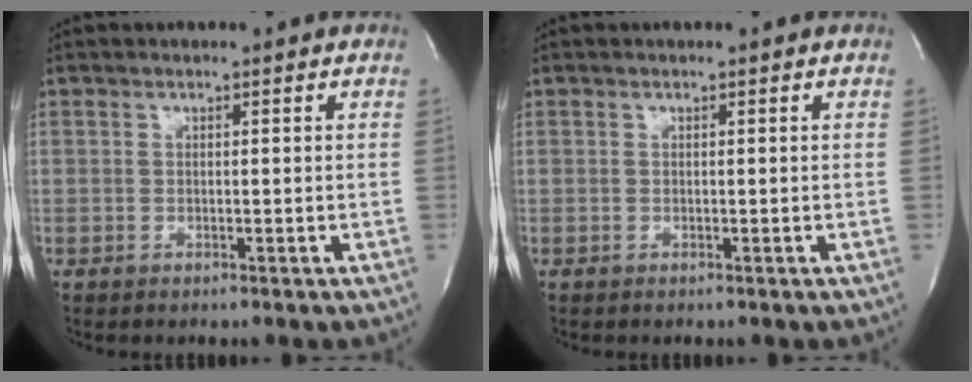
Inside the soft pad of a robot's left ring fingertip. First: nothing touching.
{"total": 0.0}